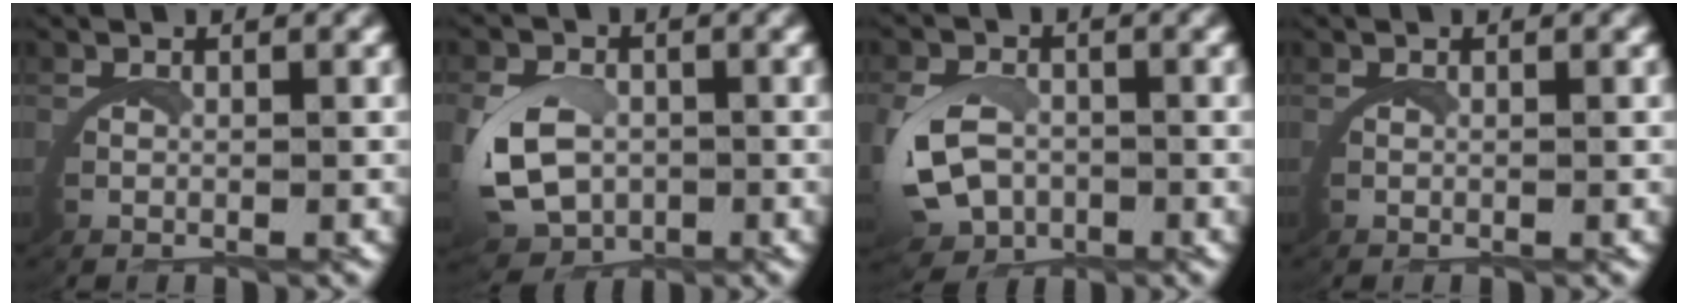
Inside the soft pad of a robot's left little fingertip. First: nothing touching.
{"total": 5.7, "force": [-0.8, 4.5, 3.3], "torque": [-0.093, -0.031, -0.001]}
{"total": 4.8, "force": [-0.8, 3.9, 2.8], "torque": [-0.076, -0.026, -0.006]}
{"total": 0.0}